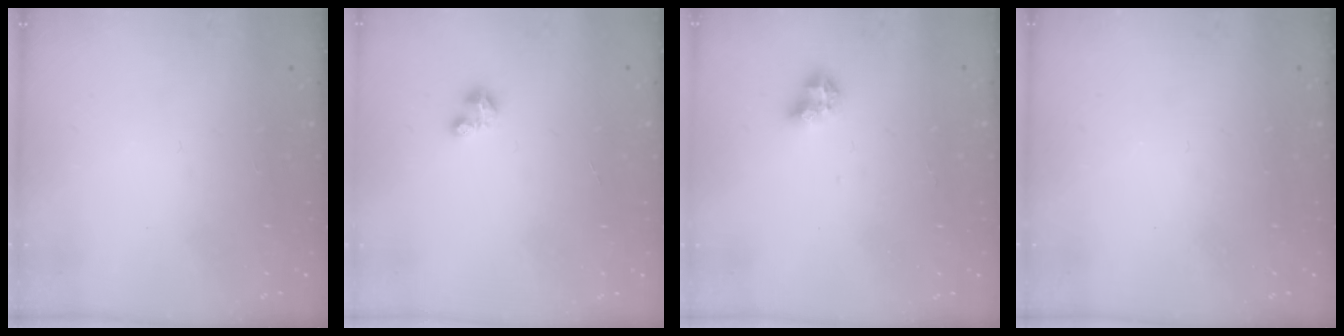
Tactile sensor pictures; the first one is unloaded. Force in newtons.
{"total": 2.5, "press": 2.5, "slide": 0.3}
{"total": 6.7, "press": 6.7, "slide": 0.9}
{"total": 0.0}